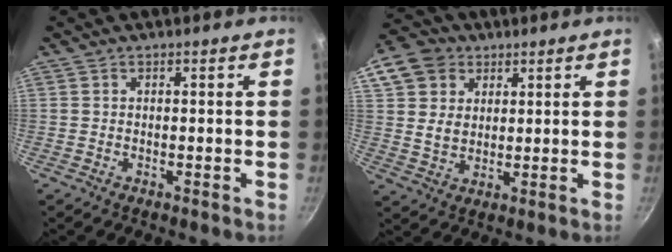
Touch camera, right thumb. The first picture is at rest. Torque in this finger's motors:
{"motor_torque": [-0.72, 1.03, -0.04, -0.16, 0.17]}